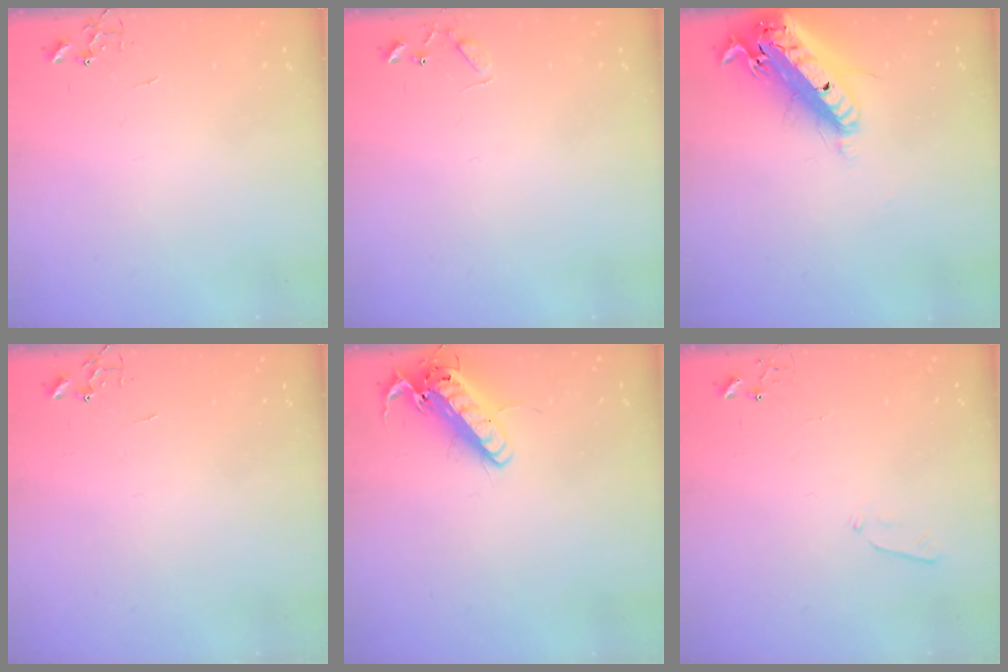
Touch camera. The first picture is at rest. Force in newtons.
{"total": 5.6, "press": 5.6, "slide": 0.5}
{"total": 21.6, "press": 21.0, "slide": 5.0}
{"total": 0.0}
{"total": 15.8, "press": 15.6, "slide": 2.7}
{"total": 3.8, "press": 3.8, "slide": 0.5}